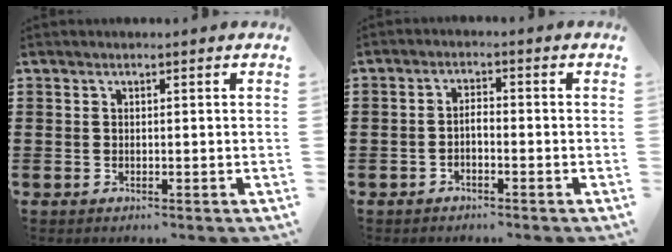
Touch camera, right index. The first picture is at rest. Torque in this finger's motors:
{"motor_torque": [0.47, -0.14, 0.04, 0.00]}